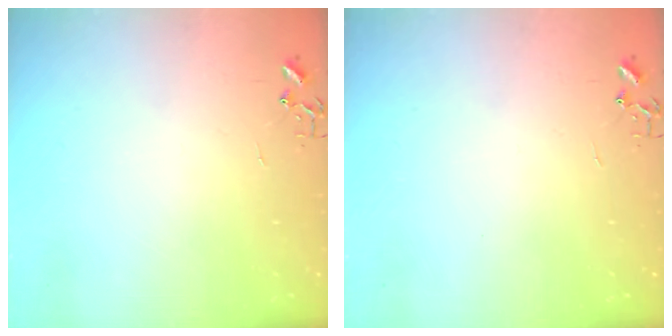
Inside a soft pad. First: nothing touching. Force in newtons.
{"total": 0.0}